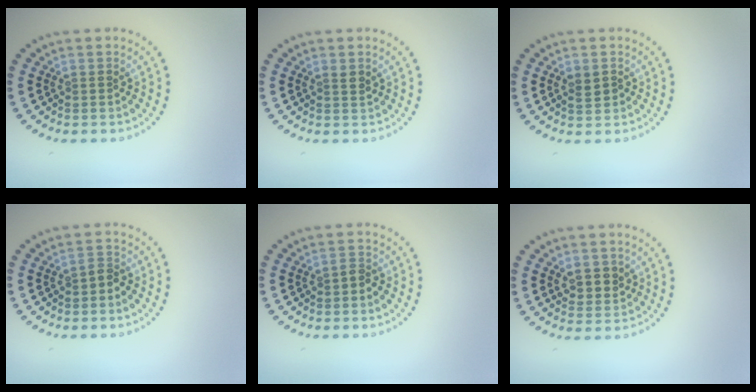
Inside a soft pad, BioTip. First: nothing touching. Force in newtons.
{"total": 0.9, "press": 0.8, "slide": 0.4}
{"total": 1.5, "press": 1.5, "slide": 0.3}
{"total": 1.0, "press": 0.8, "slide": 0.6}
{"total": 1.0, "press": 0.8, "slide": 0.5}
{"total": 2.1, "press": 1.9, "slide": 0.9}